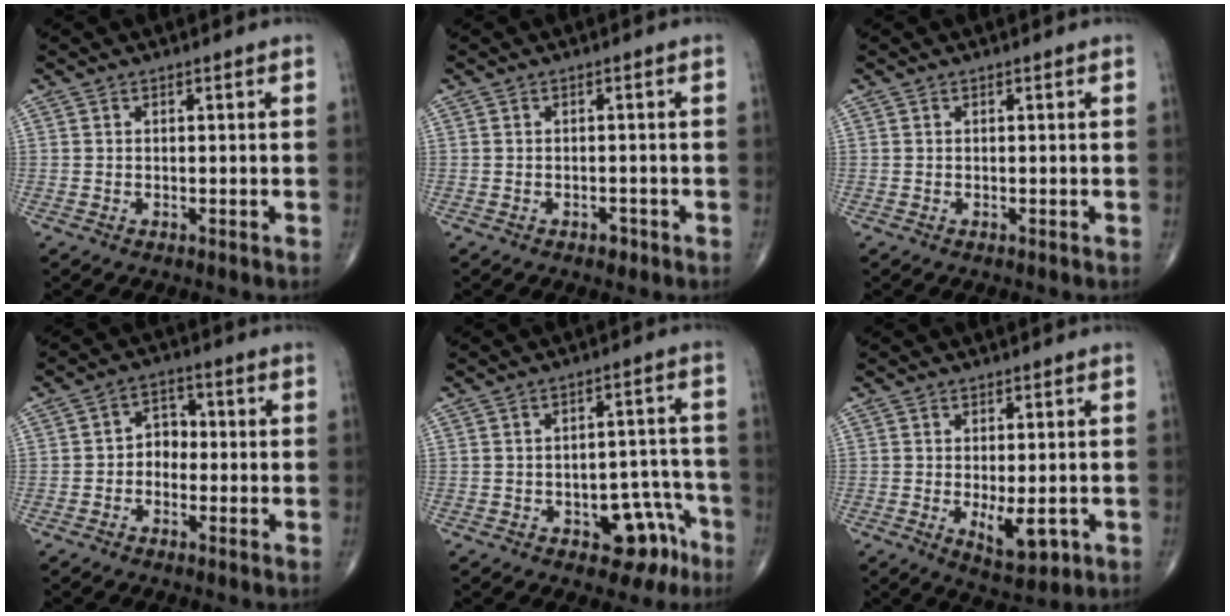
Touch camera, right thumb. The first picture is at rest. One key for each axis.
{"total": 1.4, "fx": -0.9, "fy": 0.9, "fz": 0.6, "tx": -0.006, "ty": 0.002, "tz": -0.013}
{"total": 0.0}
{"total": 4.5, "fx": -0.8, "fy": 3.6, "fz": 2.5, "tx": -0.012, "ty": 0.022, "tz": -0.027}
{"total": 8.8, "fx": -4.6, "fy": 5.1, "fz": 5.5, "tx": -0.030, "ty": 0.046, "tz": -0.055}
{"total": 6.5, "fx": -1.5, "fy": 2.8, "fz": 5.7, "tx": -0.077, "ty": -0.015, "tz": -0.012}